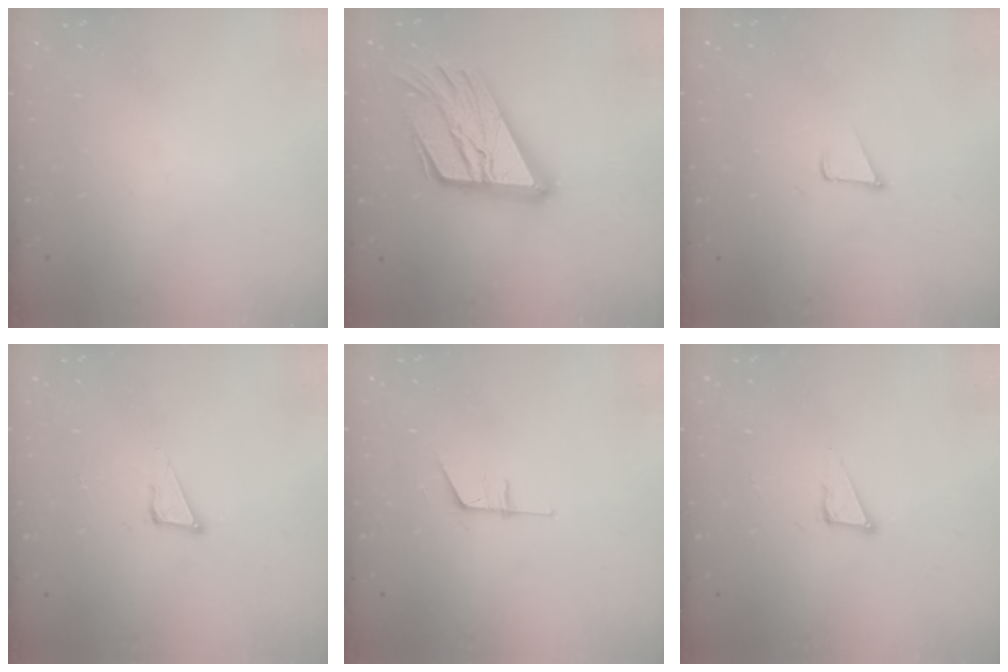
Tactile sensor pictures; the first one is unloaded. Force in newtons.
{"total": 21.7, "press": 21.6, "slide": 2.2}
{"total": 2.4, "press": 2.4, "slide": 0.2}
{"total": 4.8, "press": 4.8, "slide": 0.4}
{"total": 5.4, "press": 5.4, "slide": 0.5}
{"total": 5.3, "press": 5.2, "slide": 0.3}